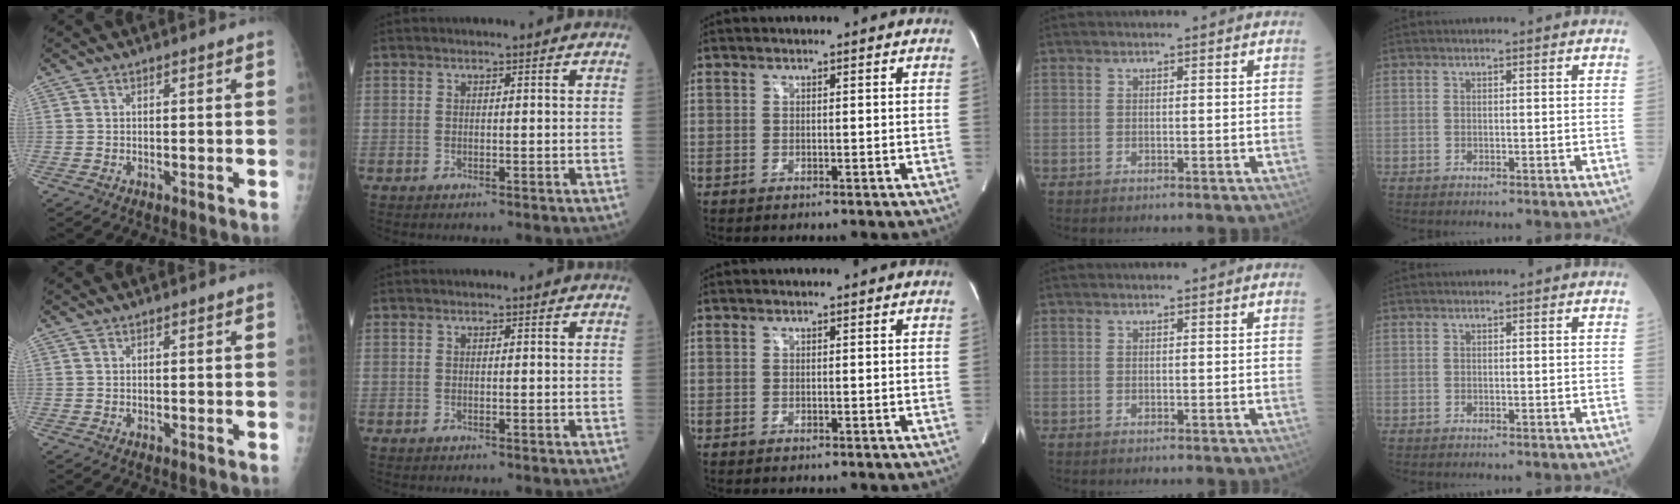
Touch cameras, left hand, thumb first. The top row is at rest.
{}